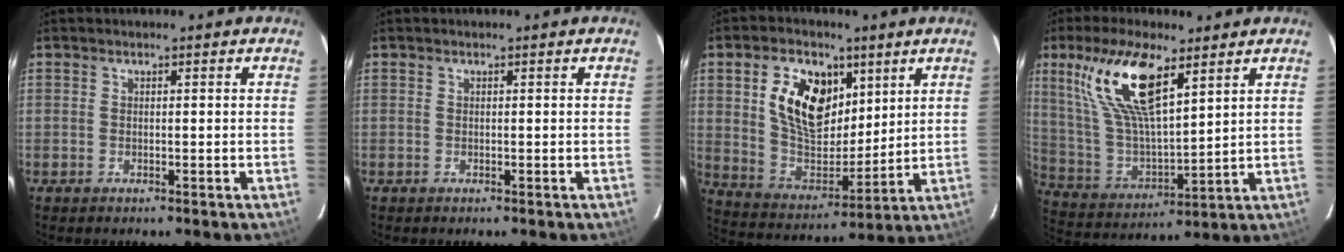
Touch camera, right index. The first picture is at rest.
{"total": 0.0}
{"total": 15.8, "force": [6.1, 9.6, 11.0], "torque": [-0.210, 0.009, 0.123]}
{"total": 17.3, "force": [9.5, 5.8, 13.3], "torque": [-0.265, 0.014, 0.197]}